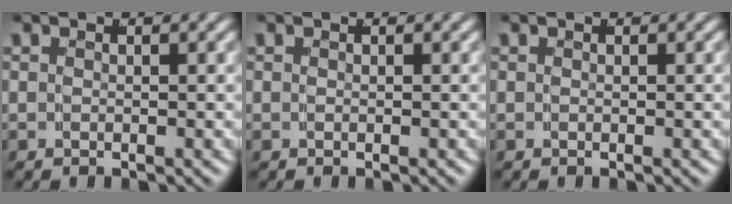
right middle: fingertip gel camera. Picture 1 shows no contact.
{"total": 0.0}
{"total": 0.0}